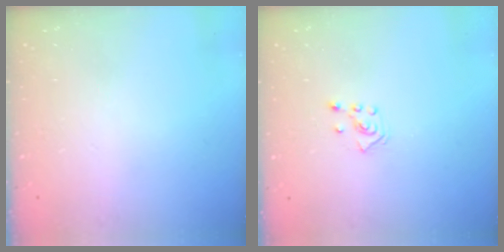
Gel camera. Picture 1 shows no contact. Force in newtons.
{"total": 2.8, "press": 2.7, "slide": 0.7}